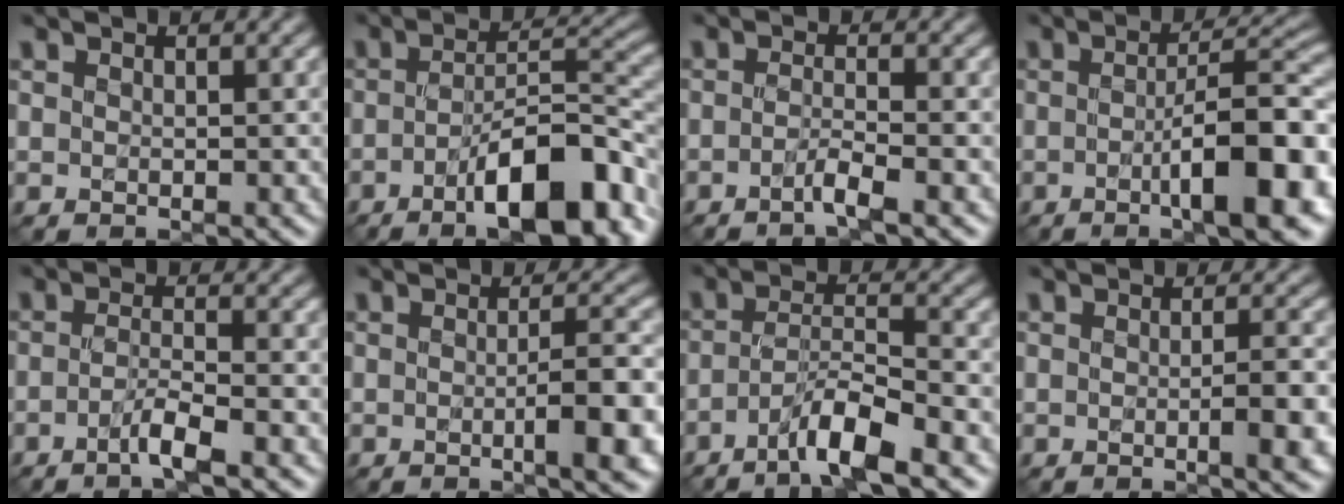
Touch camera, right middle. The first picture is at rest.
{"total": 10.2, "force": [-4.8, 3.1, 8.5], "torque": [-0.124, 0.009, -0.077]}
{"total": 2.0, "force": [-1.0, 0.0, 1.7], "torque": [-0.028, 0.006, -0.029]}
{"total": 9.1, "force": [-2.3, 1.9, 8.6], "torque": [-0.116, 0.010, -0.039]}
{"total": 2.7, "force": [-1.4, 0.2, 2.3], "torque": [-0.042, 0.006, -0.036]}
{"total": 4.7, "force": [-1.1, 0.8, 4.5], "torque": [-0.067, 0.006, -0.019]}
{"total": 4.9, "force": [-3.1, 0.5, 3.8], "torque": [-0.067, 0.010, -0.062]}
{"total": 3.2, "force": [-0.7, 0.5, 3.1], "torque": [-0.047, 0.002, -0.012]}